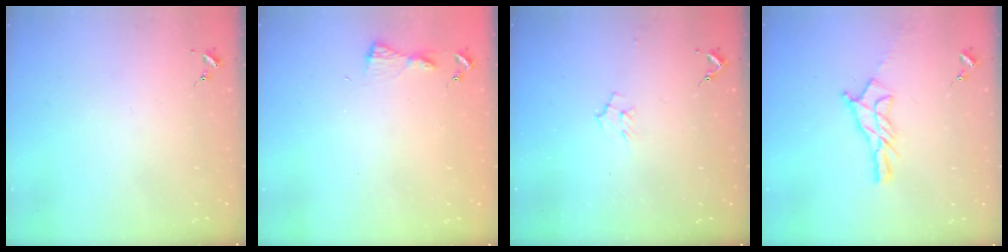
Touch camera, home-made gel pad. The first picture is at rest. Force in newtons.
{"total": 3.9, "press": 3.9, "slide": 0.4}
{"total": 6.2, "press": 6.1, "slide": 0.9}
{"total": 11.2, "press": 11.1, "slide": 0.7}